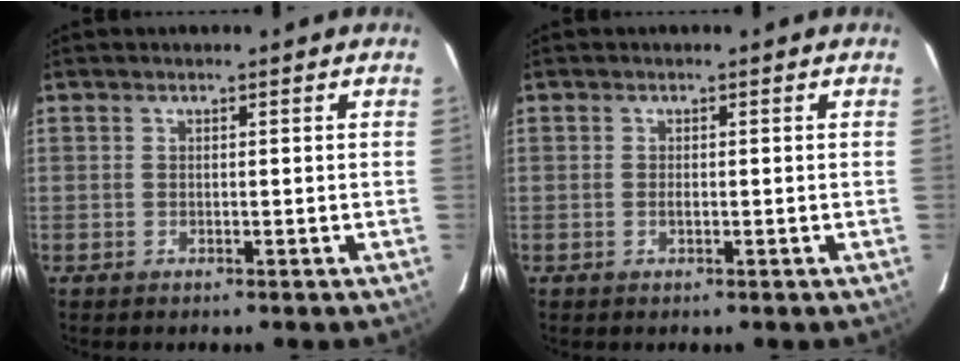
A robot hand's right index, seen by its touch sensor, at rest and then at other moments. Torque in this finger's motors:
{"motor_torque": [0.17, -0.11, 0.08, 0.03]}